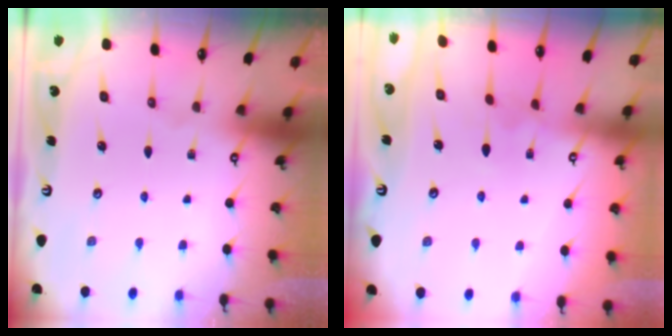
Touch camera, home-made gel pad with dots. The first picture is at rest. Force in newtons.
{"total": 3.8, "press": 3.8, "slide": 0.1}